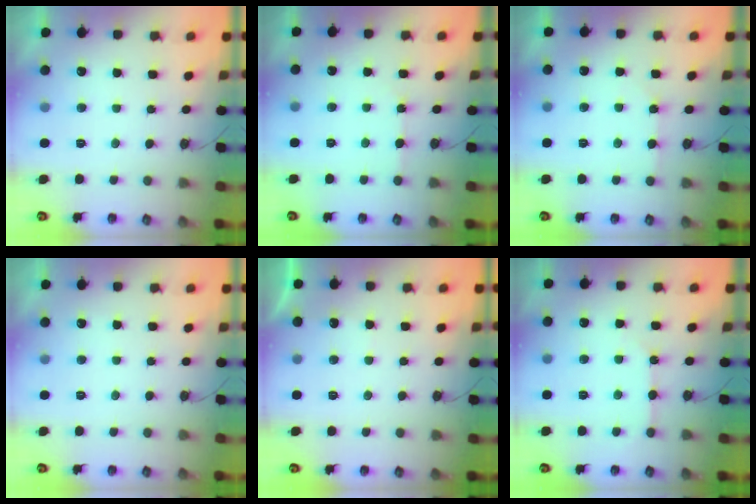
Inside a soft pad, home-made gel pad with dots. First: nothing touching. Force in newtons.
{"total": 2.3, "press": 2.3, "slide": 0.4}
{"total": 2.9, "press": 2.8, "slide": 0.5}
{"total": 0.0}
{"total": 2.1, "press": 2.1, "slide": 0.4}
{"total": 3.1, "press": 3.1, "slide": 0.5}